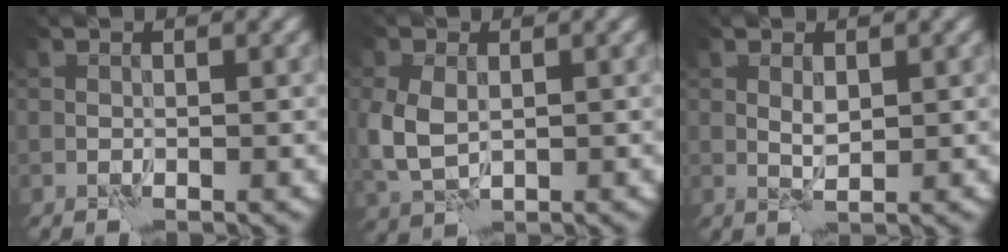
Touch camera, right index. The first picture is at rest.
{"total": 4.2, "force": [0.2, 2.9, 3.1], "torque": [-0.082, -0.007, 0.005]}
{"total": 1.3, "force": [0.8, 0.4, 1.0], "torque": [-0.021, -0.001, 0.016]}